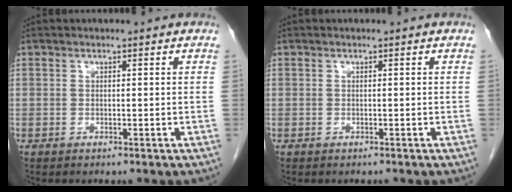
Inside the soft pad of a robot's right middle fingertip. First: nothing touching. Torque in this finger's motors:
{"motor_torque": [-0.02, 0.12, -0.02, 0.00]}